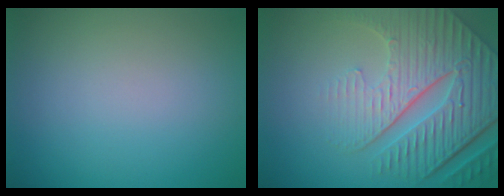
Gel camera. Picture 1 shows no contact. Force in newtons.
{"total": 8.9, "press": 6.1, "slide": 6.5}